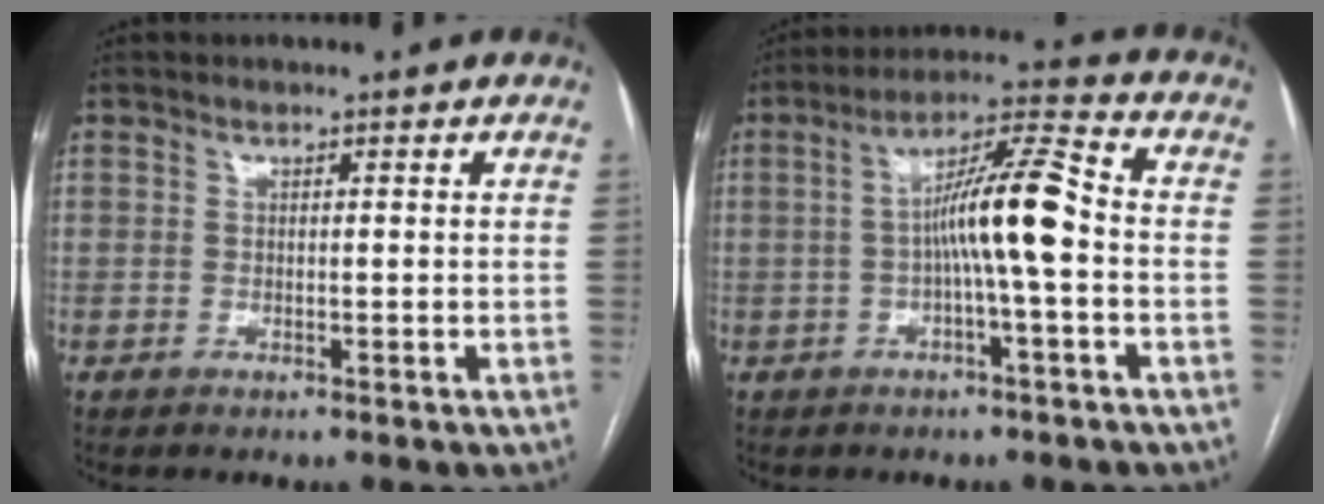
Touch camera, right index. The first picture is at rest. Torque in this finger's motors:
{"motor_torque": [1.68, -0.07, 0.48, 0.16]}